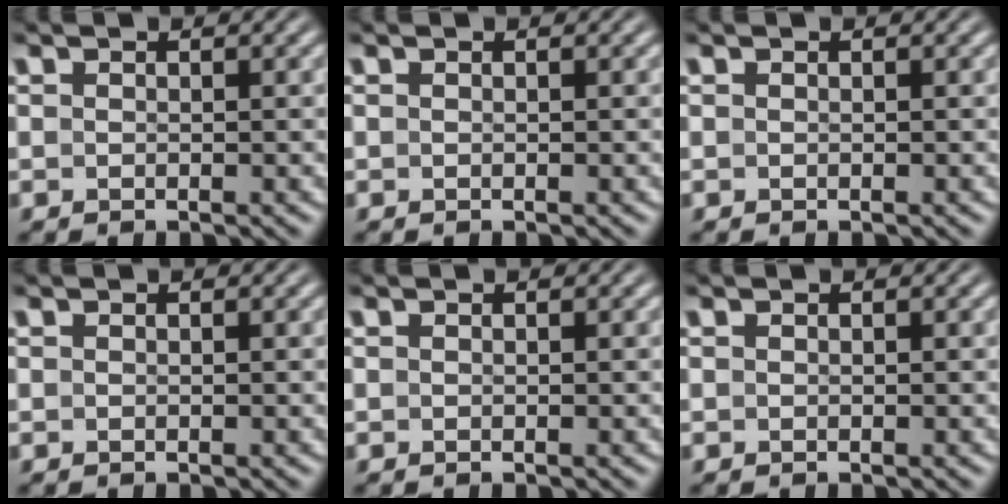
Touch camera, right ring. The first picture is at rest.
{"total": 0.0}
{"total": 0.0}
{"total": 0.0}
{"total": 0.0}
{"total": 0.0}